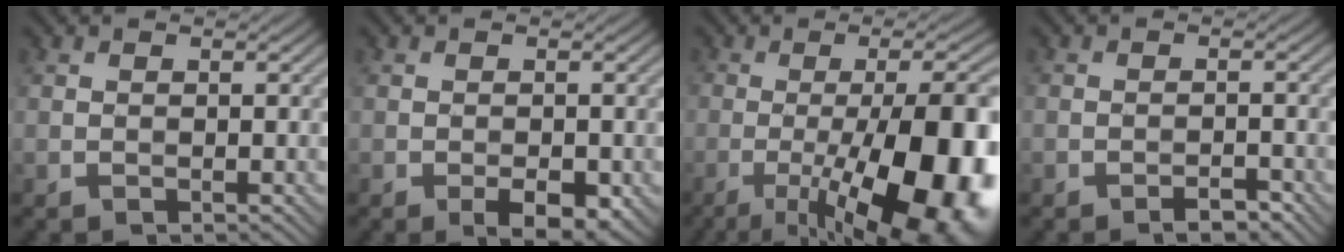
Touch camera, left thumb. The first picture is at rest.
{"total": 3.3, "force": [-1.6, 1.5, 2.5], "torque": [-0.037, -0.005, -0.018]}
{"total": 18.7, "force": [-6.1, 6.2, 16.6], "torque": [-0.215, 0.005, -0.085]}
{"total": 1.9, "force": [-1.5, 0.6, 1.0], "torque": [-0.008, 0.004, -0.025]}